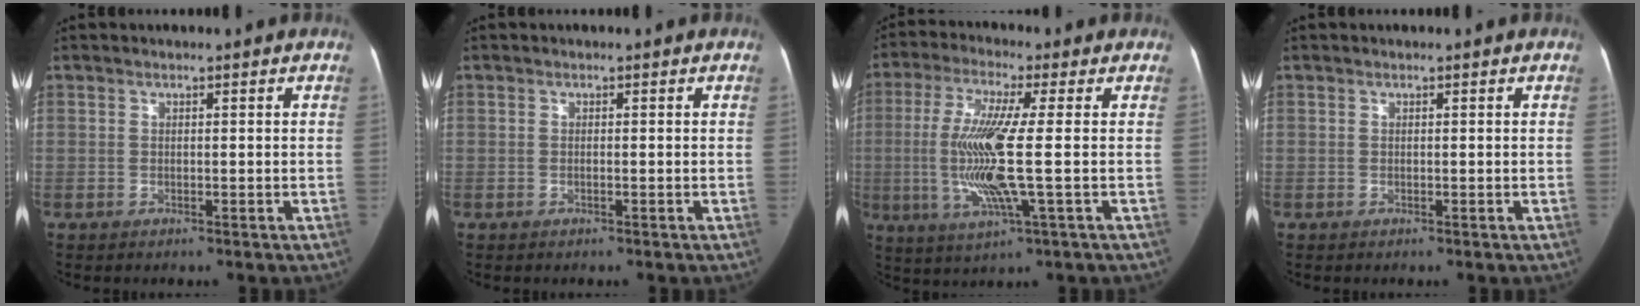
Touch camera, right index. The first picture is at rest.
{"total": 0.5, "force": [-0.2, 0.2, 0.4], "torque": [-0.010, 0.000, -0.004]}
{"total": 12.4, "force": [-1.0, 0.4, 12.4], "torque": [-0.261, -0.007, -0.024]}
{"total": 0.0}